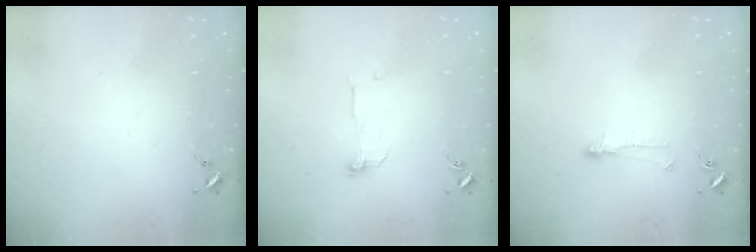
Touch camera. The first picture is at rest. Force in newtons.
{"total": 5.1, "press": 5.0, "slide": 0.5}
{"total": 6.8, "press": 6.7, "slide": 0.4}